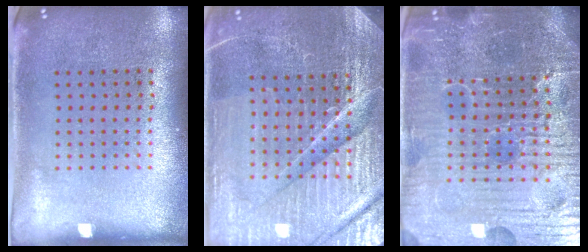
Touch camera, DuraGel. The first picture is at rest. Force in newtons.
{"total": 5.6, "press": 5.2, "slide": 2.2}
{"total": 6.5, "press": 5.9, "slide": 2.7}